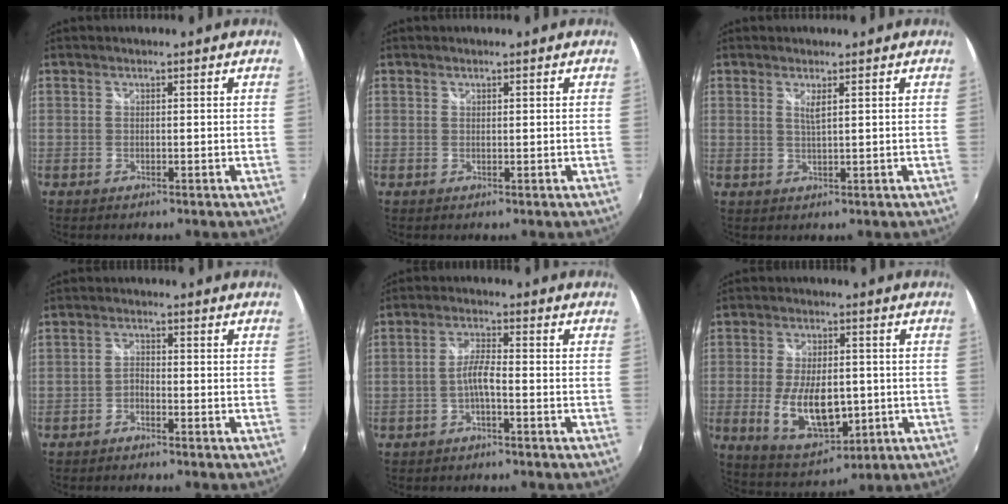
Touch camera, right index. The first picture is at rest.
{"total": 0.0}
{"total": 2.0, "force": [0.9, 0.2, 1.7], "torque": [-0.031, -0.003, 0.015]}
{"total": 1.7, "force": [-1.4, 0.7, 0.7], "torque": [-0.021, 0.004, -0.028]}
{"total": 3.4, "force": [-1.6, 0.4, 2.9], "torque": [-0.063, 0.007, -0.031]}
{"total": 12.6, "force": [-2.0, 6.6, 10.6], "torque": [-0.209, -0.018, -0.019]}